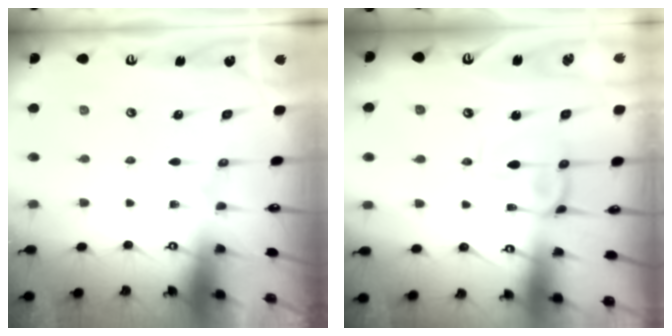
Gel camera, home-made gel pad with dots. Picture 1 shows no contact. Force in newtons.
{"total": 2.8, "press": 2.7, "slide": 0.7}